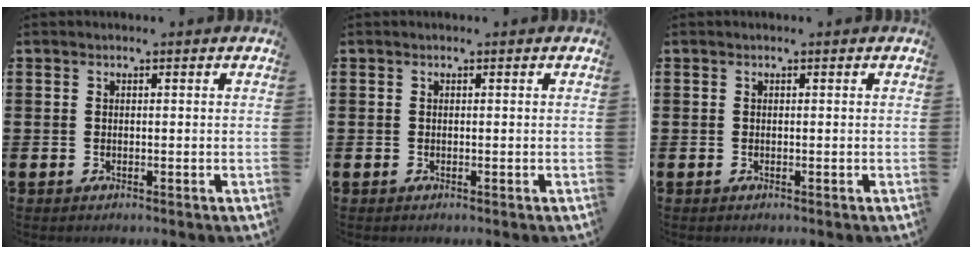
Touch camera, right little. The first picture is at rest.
{"total": 0.0}
{"total": 0.0}